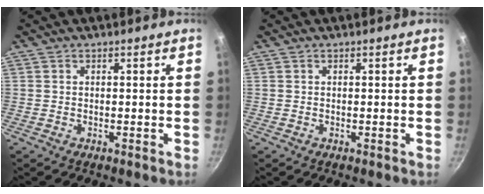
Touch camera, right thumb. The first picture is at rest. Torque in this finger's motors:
{"motor_torque": [-0.15, 0.12, 0.00, 0.00, 0.01]}